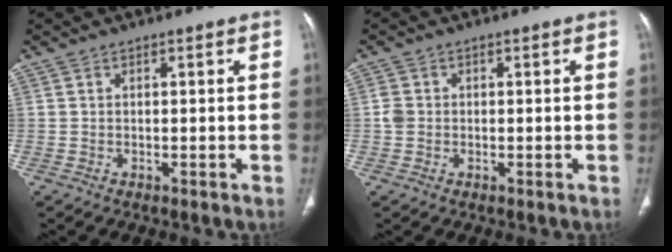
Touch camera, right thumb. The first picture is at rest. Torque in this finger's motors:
{"motor_torque": [0.33, 0.26, 0.45, 0.18, 0.00]}